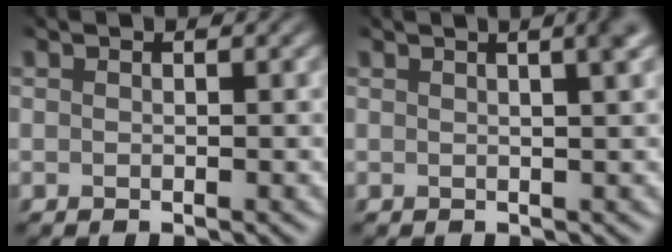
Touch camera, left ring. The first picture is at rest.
{"total": 5.9, "force": [3.0, 2.8, 4.2], "torque": [-0.009, 0.044, 0.005]}